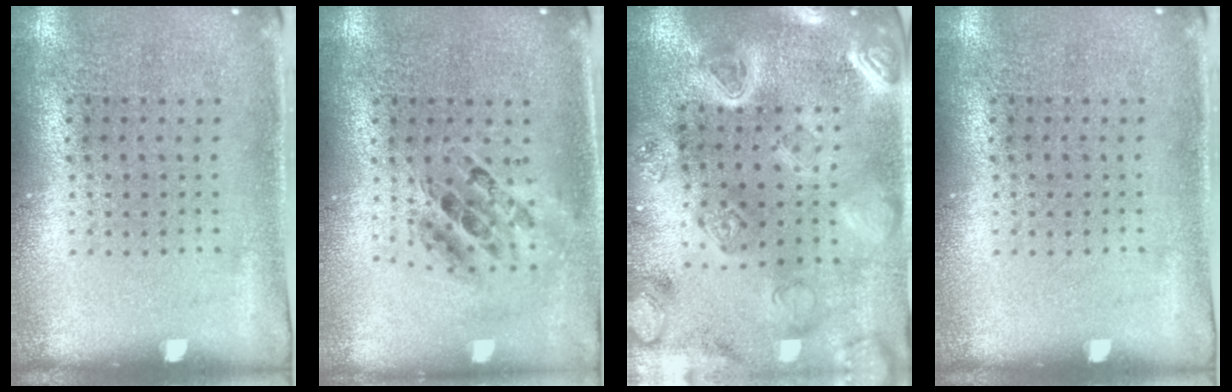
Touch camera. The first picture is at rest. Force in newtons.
{"total": 0.7, "press": 0.7, "slide": 0.1}
{"total": 4.1, "press": 3.7, "slide": 1.9}
{"total": 0.0}